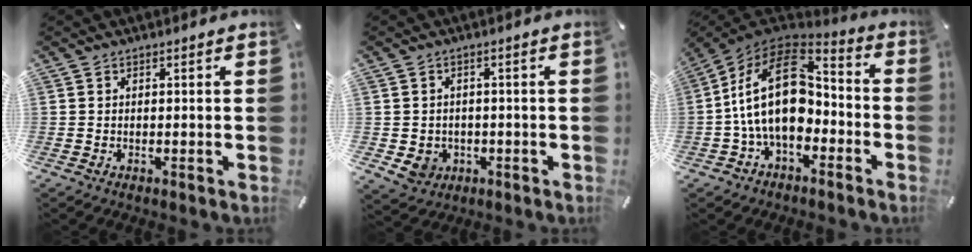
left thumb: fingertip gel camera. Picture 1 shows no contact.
{"total": 5.2, "force": [-1.4, 4.7, 1.7], "torque": [-0.036, 0.007, -0.025]}
{"total": 21.1, "force": [-1.4, 13.7, 16.0], "torque": [-0.308, 0.018, -0.021]}